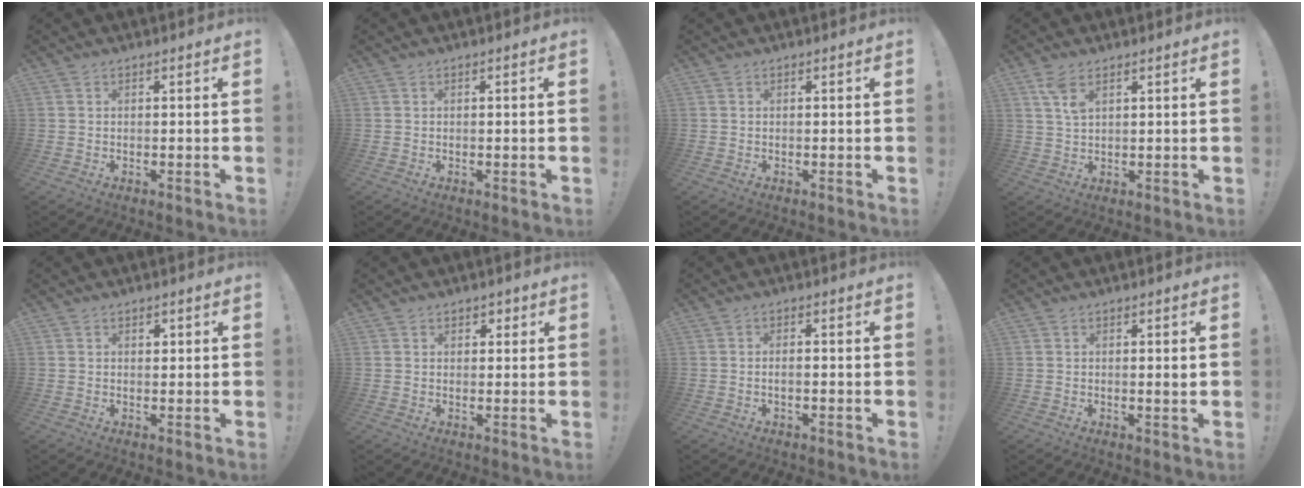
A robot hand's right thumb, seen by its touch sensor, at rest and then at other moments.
{"total": 0.6, "force": [-0.1, -0.1, 0.6], "torque": [-0.006, -0.003, -0.002]}
{"total": 0.0}
{"total": 5.1, "force": [2.8, 2.0, 3.7], "torque": [-0.068, -0.010, 0.050]}
{"total": 1.0, "force": [0.6, 0.8, 0.2], "torque": [0.008, -0.002, 0.007]}
{"total": 1.9, "force": [0.9, 1.5, 0.8], "torque": [0.005, -0.006, 0.011]}
{"total": 1.7, "force": [-0.8, 0.5, 1.4], "torque": [-0.026, 0.005, -0.014]}
{"total": 2.4, "force": [0.3, 0.1, 2.4], "torque": [-0.038, -0.003, 0.003]}